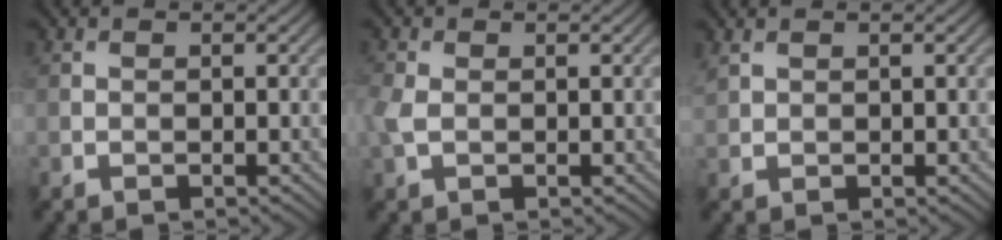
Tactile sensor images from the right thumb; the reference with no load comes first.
{"total": 2.2, "force": [0.0, 1.5, 1.7], "torque": [-0.055, 0.001, 0.000]}
{"total": 1.2, "force": [1.1, 0.4, 0.4], "torque": [-0.018, 0.005, 0.028]}